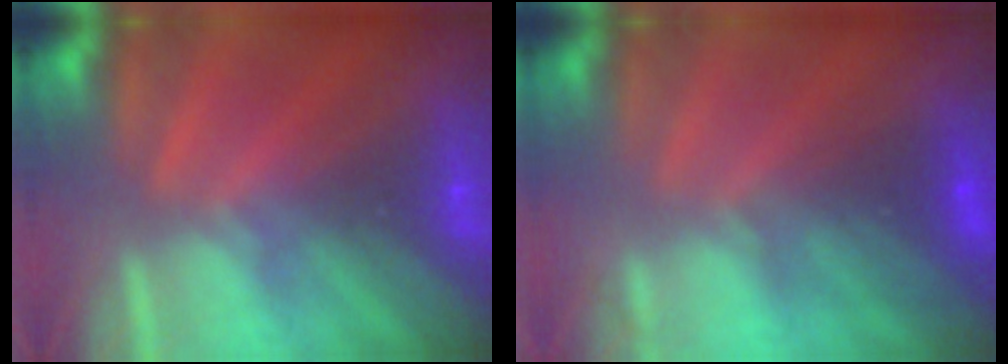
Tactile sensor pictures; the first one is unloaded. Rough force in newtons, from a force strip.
{"total": 2.7}